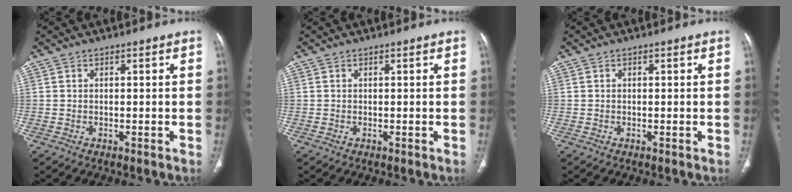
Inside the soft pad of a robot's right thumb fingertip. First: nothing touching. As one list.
[{"total": 0.0}, {"total": 0.0}]